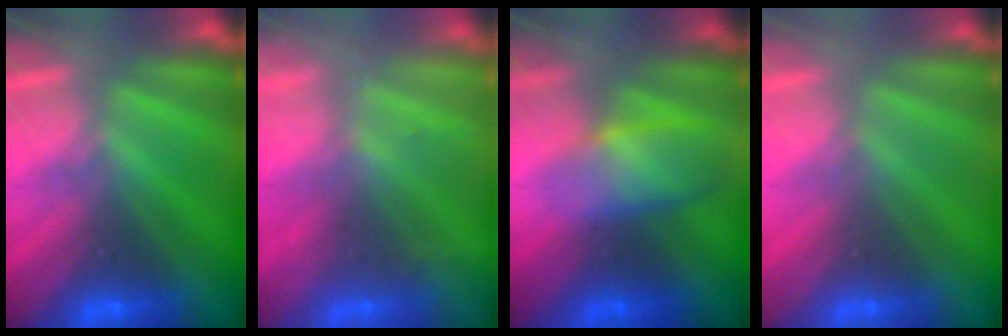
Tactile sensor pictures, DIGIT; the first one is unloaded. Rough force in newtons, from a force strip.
{"total": 2.3}
{"total": 2.8}
{"total": 2.7}